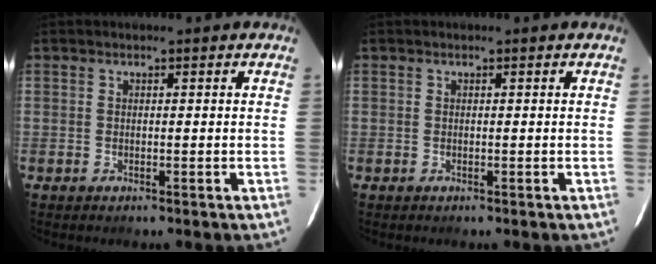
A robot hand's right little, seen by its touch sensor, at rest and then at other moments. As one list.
[{"total": 0.0}]